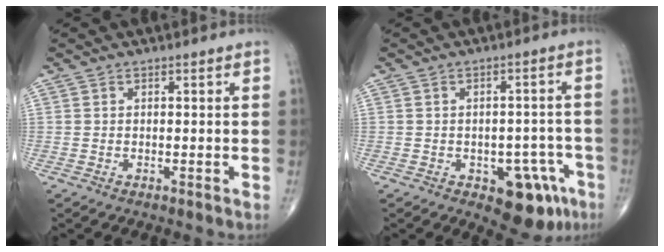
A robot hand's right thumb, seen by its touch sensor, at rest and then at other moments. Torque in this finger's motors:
{"motor_torque": [1.35, 1.06, 0.55, -0.76, 0.07]}